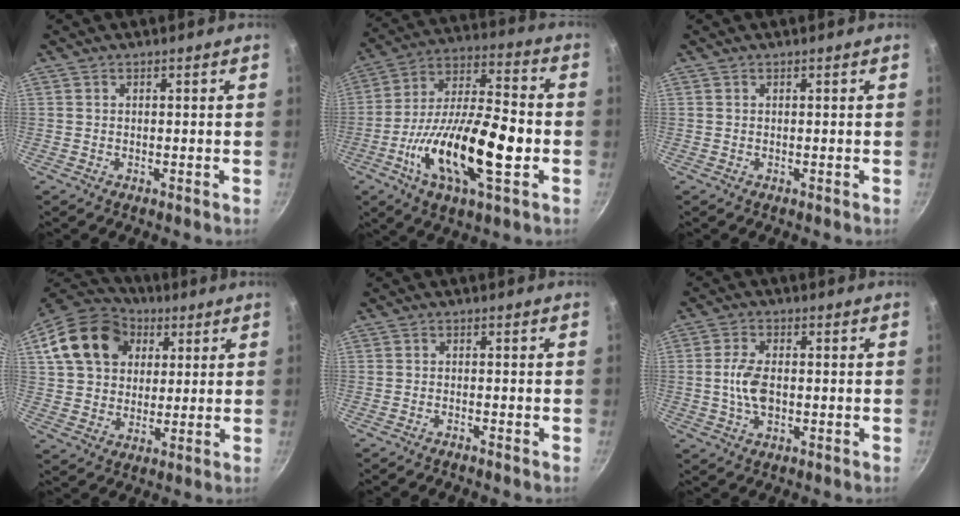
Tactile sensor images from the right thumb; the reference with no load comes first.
{"total": 21.9, "force": [-5.5, 8.3, 19.5], "torque": [-0.337, 0.033, -0.101]}
{"total": 0.0}
{"total": 18.3, "force": [5.8, 14.1, 10.1], "torque": [-0.169, 0.018, 0.095]}
{"total": 1.0, "force": [-0.9, -0.1, 0.3], "torque": [-0.018, 0.012, -0.015]}
{"total": 6.1, "force": [-0.5, 3.5, 5.0], "torque": [-0.095, 0.009, -0.013]}